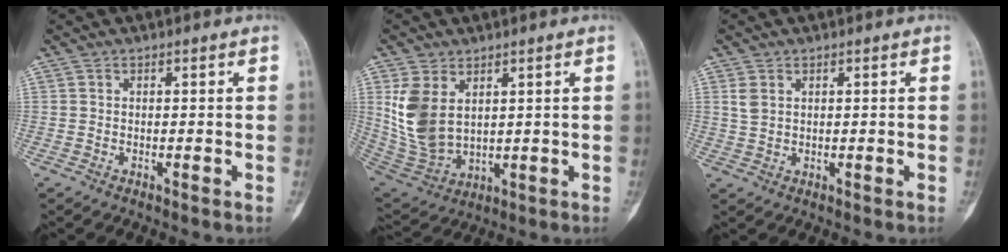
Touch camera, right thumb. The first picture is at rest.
{"total": 11.5, "force": [3.3, 7.4, 8.1], "torque": [-0.152, -0.019, 0.085]}
{"total": 2.5, "force": [1.0, 1.7, 1.4], "torque": [-0.025, 0.001, 0.027]}